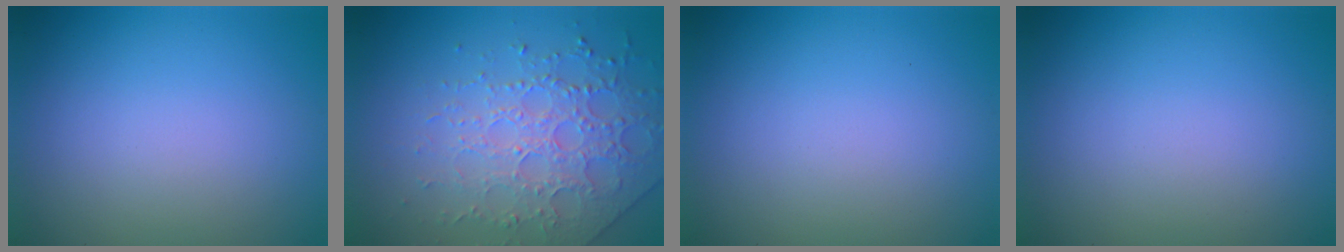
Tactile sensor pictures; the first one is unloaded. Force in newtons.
{"total": 4.2, "press": 4.1, "slide": 0.7}
{"total": 0.0}
{"total": 0.0}